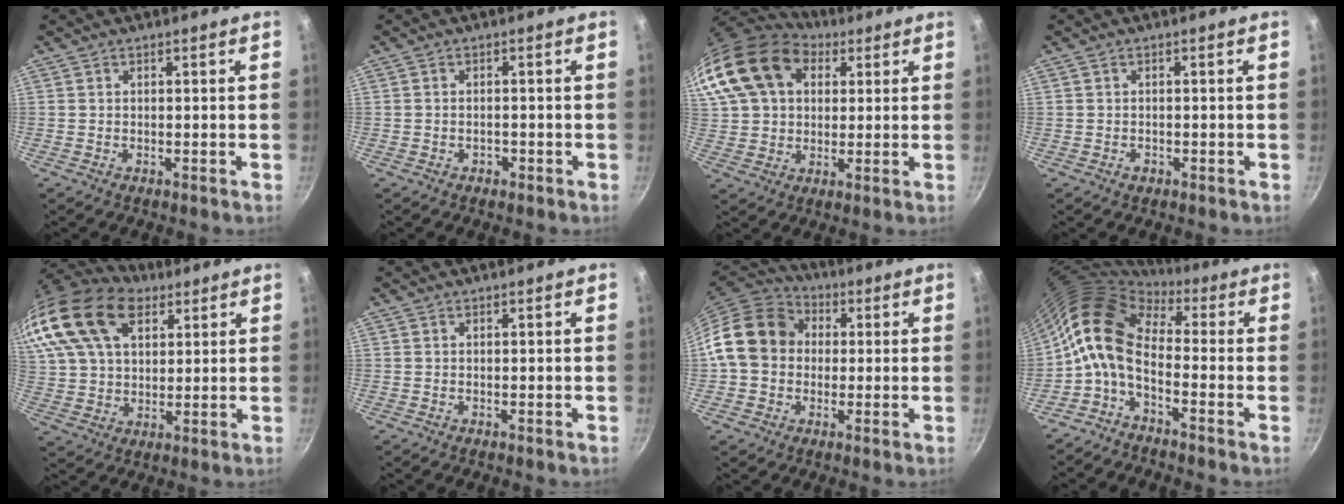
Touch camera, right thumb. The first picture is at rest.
{"total": 1.3, "force": [-0.7, 0.9, 0.6], "torque": [-0.007, 0.007, -0.008]}
{"total": 21.8, "force": [8.8, 15.5, 12.6], "torque": [-0.262, 0.021, 0.155]}
{"total": 1.1, "force": [-0.4, 0.8, 0.6], "torque": [-0.008, 0.003, -0.006]}
{"total": 23.1, "force": [13.3, 13.6, 13.1], "torque": [-0.269, 0.002, 0.247]}
{"total": 0.0}
{"total": 14.8, "force": [1.3, 12.4, 8.0], "torque": [-0.111, 0.031, 0.005]}
{"total": 10.9, "force": [-1.2, 6.3, 8.9], "torque": [-0.155, 0.029, -0.040]}